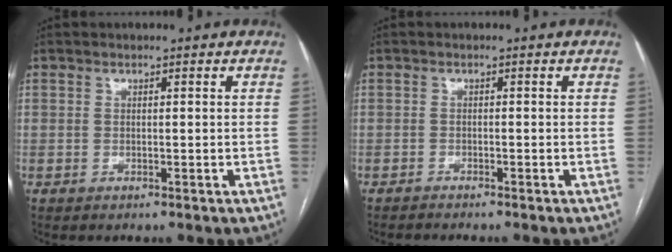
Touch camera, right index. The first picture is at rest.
{"total": 2.6, "force": [-2.4, 0.5, 0.8], "torque": [-0.015, -0.005, -0.031]}